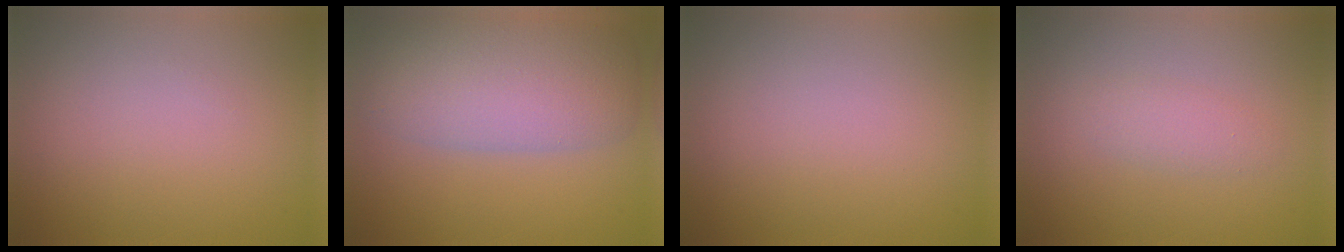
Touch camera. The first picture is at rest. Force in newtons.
{"total": 8.1, "press": 8.1, "slide": 0.5}
{"total": 0.0}
{"total": 1.6, "press": 1.6, "slide": 0.1}